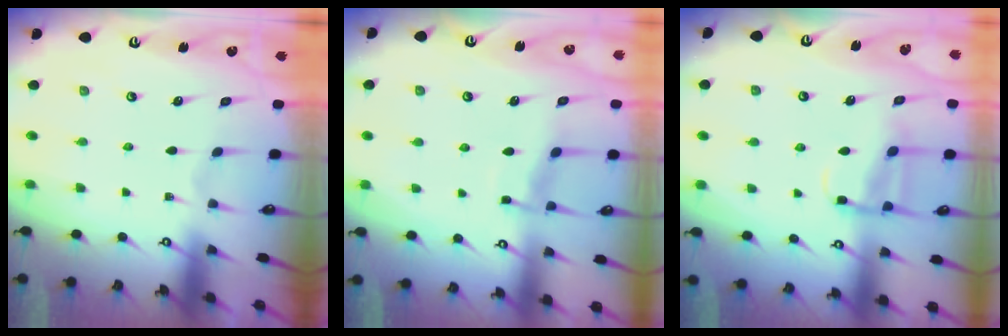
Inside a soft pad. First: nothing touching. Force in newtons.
{"total": 6.8, "press": 6.8, "slide": 0.6}
{"total": 11.4, "press": 11.3, "slide": 1.2}